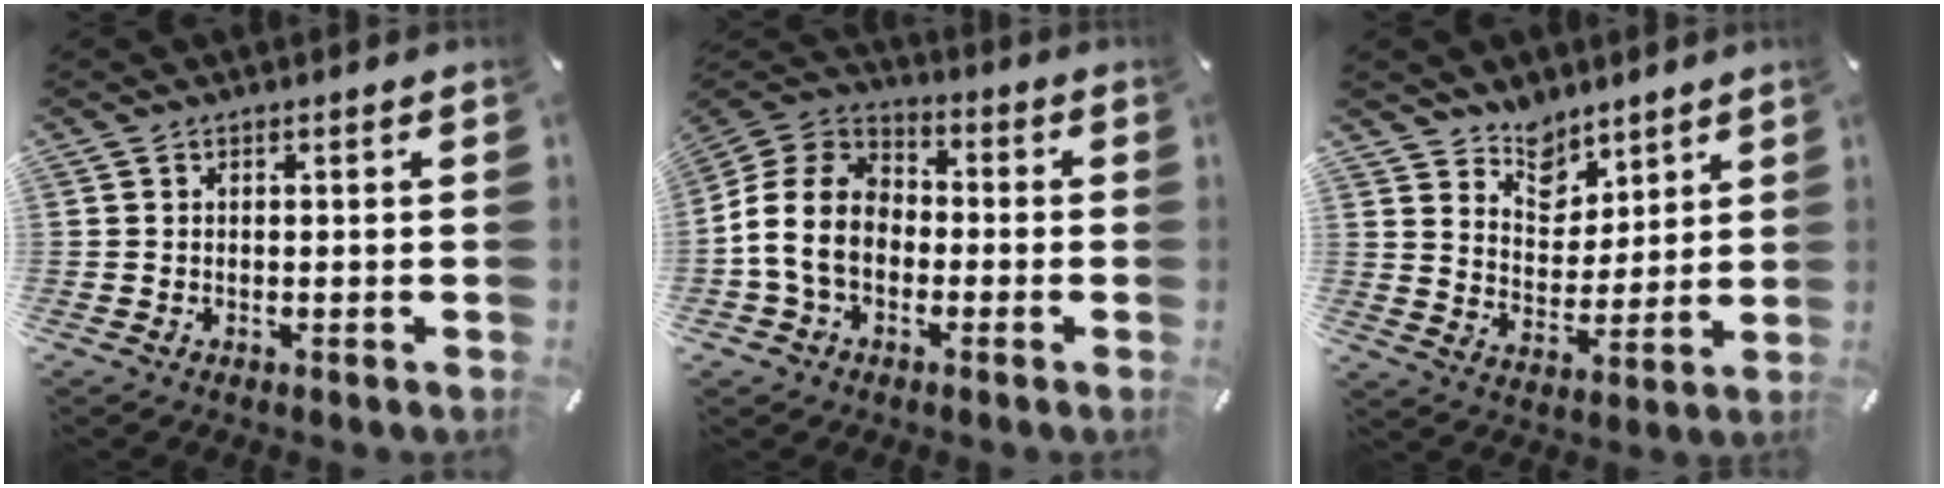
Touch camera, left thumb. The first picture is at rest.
{"total": 11.8, "force": [-2.7, 9.2, 6.9], "torque": [-0.158, 0.024, -0.050]}
{"total": 8.8, "force": [6.9, 5.5, 0.1], "torque": [-0.014, -0.063, 0.131]}